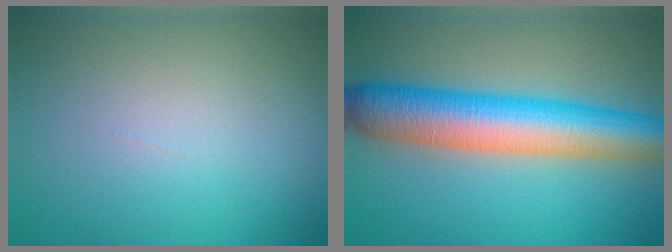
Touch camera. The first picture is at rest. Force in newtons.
{"total": 9.1, "press": 9.1, "slide": 0.2}